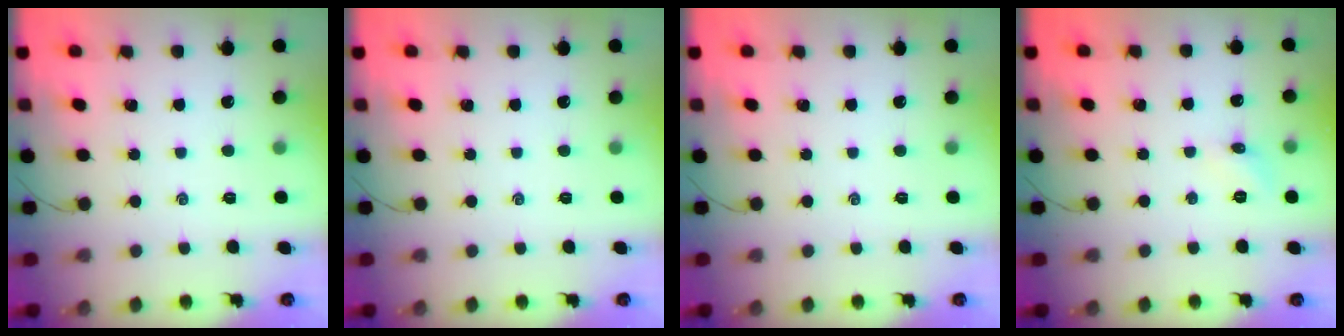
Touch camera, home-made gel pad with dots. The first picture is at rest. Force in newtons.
{"total": 0.0}
{"total": 0.0}
{"total": 5.1, "press": 4.8, "slide": 1.6}